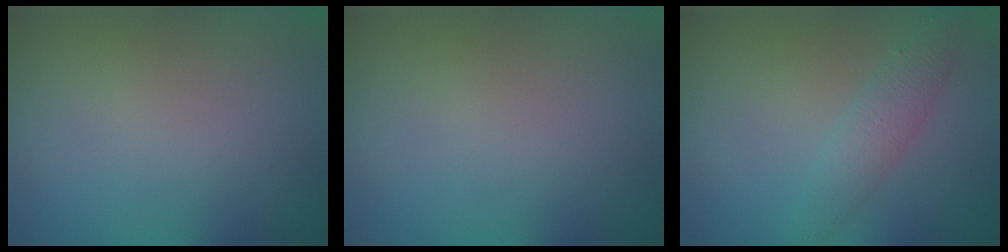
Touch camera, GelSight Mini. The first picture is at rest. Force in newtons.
{"total": 0.0}
{"total": 2.4, "press": 2.4, "slide": 0.1}